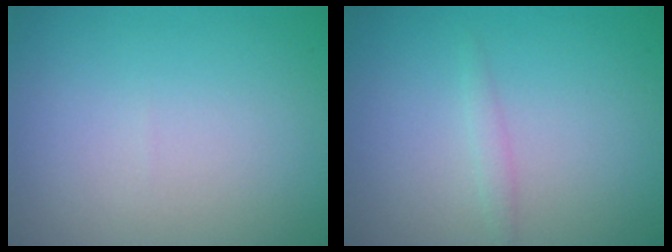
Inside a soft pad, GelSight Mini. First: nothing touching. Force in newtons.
{"total": 0.8, "press": 0.8, "slide": 0.1}